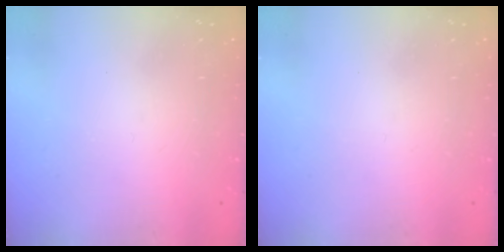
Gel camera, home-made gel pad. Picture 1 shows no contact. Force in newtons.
{"total": 0.0}